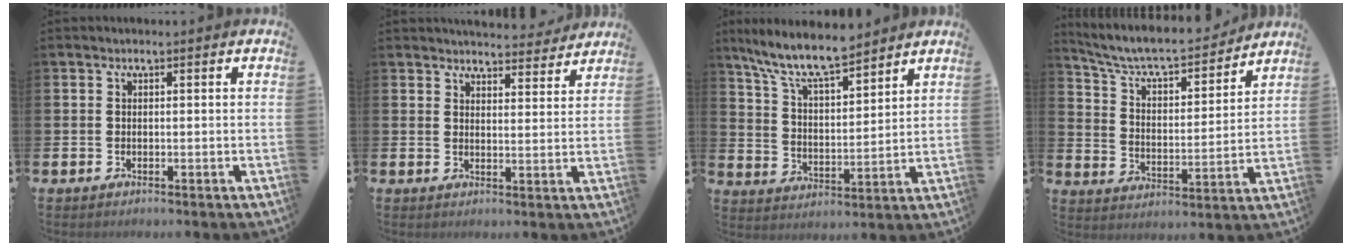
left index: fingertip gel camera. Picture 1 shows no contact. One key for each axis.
{"total": 4.6, "fx": 4.5, "fy": 0.6, "fz": 0.1, "tx": -0.007, "ty": -0.030, "tz": 0.082}
{"total": 9.5, "fx": 8.6, "fy": 1.6, "fz": 3.8, "tx": -0.108, "ty": -0.042, "tz": 0.156}
{"total": 7.6, "fx": 7.0, "fy": 1.5, "fz": 2.6, "tx": -0.089, "ty": -0.049, "tz": 0.119}